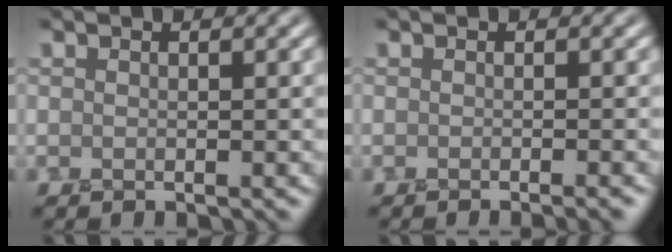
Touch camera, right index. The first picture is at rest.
{"total": 1.6, "force": [-0.8, 0.5, 1.4], "torque": [-0.003, -0.004, -0.010]}